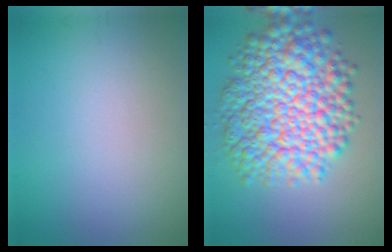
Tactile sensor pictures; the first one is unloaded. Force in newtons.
{"total": 11.9, "press": 11.9, "slide": 0.3}